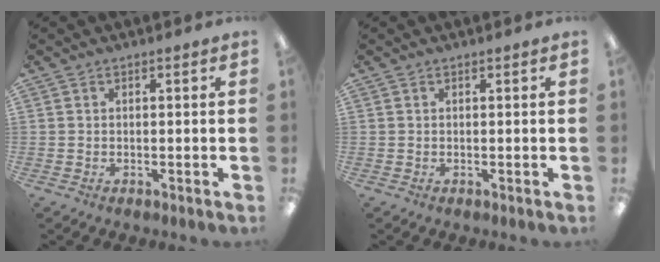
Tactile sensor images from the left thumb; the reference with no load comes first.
{"total": 0.0}